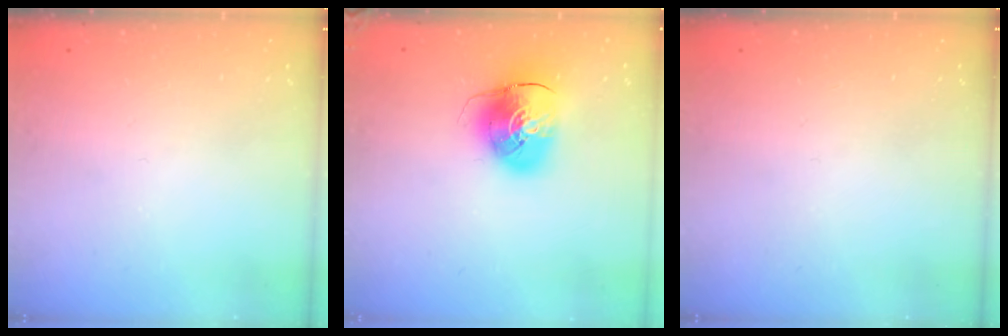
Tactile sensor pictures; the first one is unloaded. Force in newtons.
{"total": 11.2, "press": 11.0, "slide": 1.9}
{"total": 0.0}